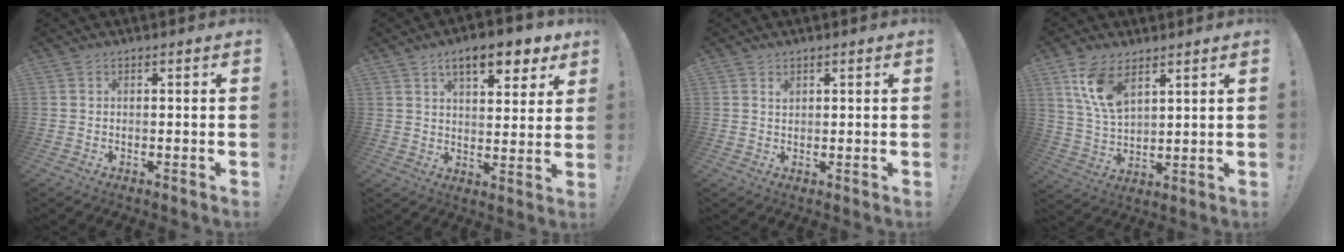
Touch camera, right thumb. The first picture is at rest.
{"total": 11.2, "force": [6.9, 4.1, 7.8], "torque": [-0.108, -0.037, 0.115]}
{"total": 1.1, "force": [0.8, 0.7, 0.3], "torque": [0.003, -0.005, 0.014]}
{"total": 11.2, "force": [6.5, 5.5, 7.2], "torque": [-0.158, -0.020, 0.122]}